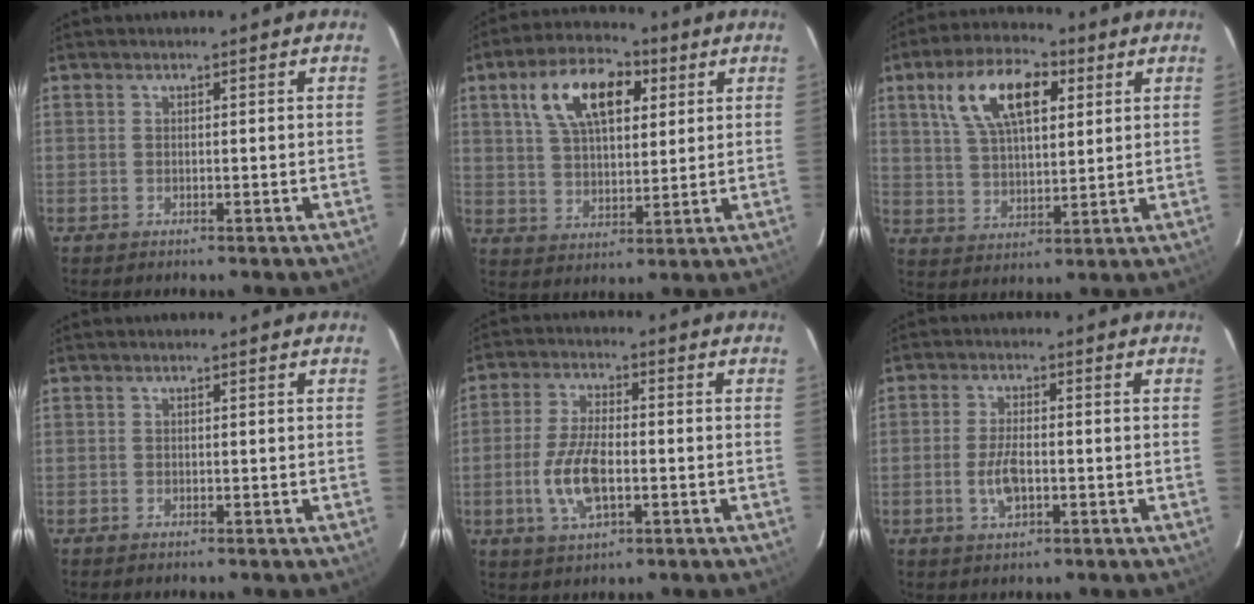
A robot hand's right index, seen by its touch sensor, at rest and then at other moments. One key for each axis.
{"total": 14.2, "fx": 5.9, "fy": 7.2, "fz": 10.7, "tx": -0.194, "ty": 0.031, "tz": 0.103}
{"total": 13.9, "fx": 5.8, "fy": 6.5, "fz": 10.8, "tx": -0.201, "ty": 0.030, "tz": 0.107}
{"total": 0.0}
{"total": 9.5, "fx": -2.3, "fy": 4.1, "fz": 8.2, "tx": -0.174, "ty": -0.001, "tz": -0.042}
{"total": 5.2, "fx": -1.4, "fy": 2.3, "fz": 4.5, "tx": -0.093, "ty": -0.001, "tz": -0.025}